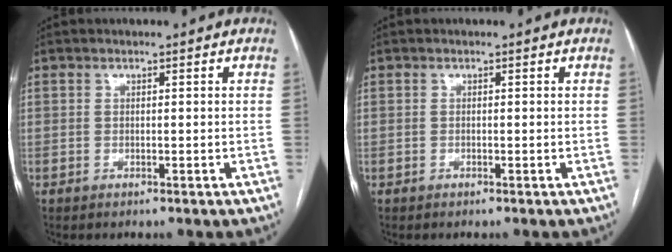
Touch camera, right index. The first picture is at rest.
{"total": 0.0}